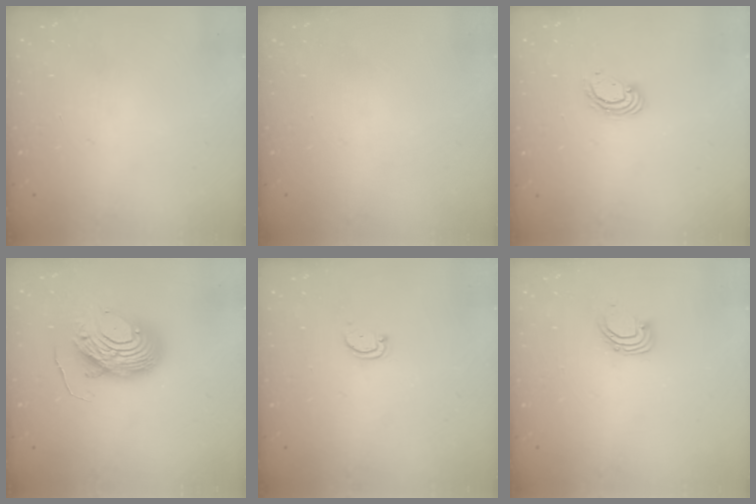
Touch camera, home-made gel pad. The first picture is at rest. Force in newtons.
{"total": 0.0}
{"total": 3.8, "press": 3.8, "slide": 0.1}
{"total": 12.2, "press": 12.1, "slide": 1.4}
{"total": 2.3, "press": 2.3, "slide": 0.4}
{"total": 2.9, "press": 2.9, "slide": 0.3}